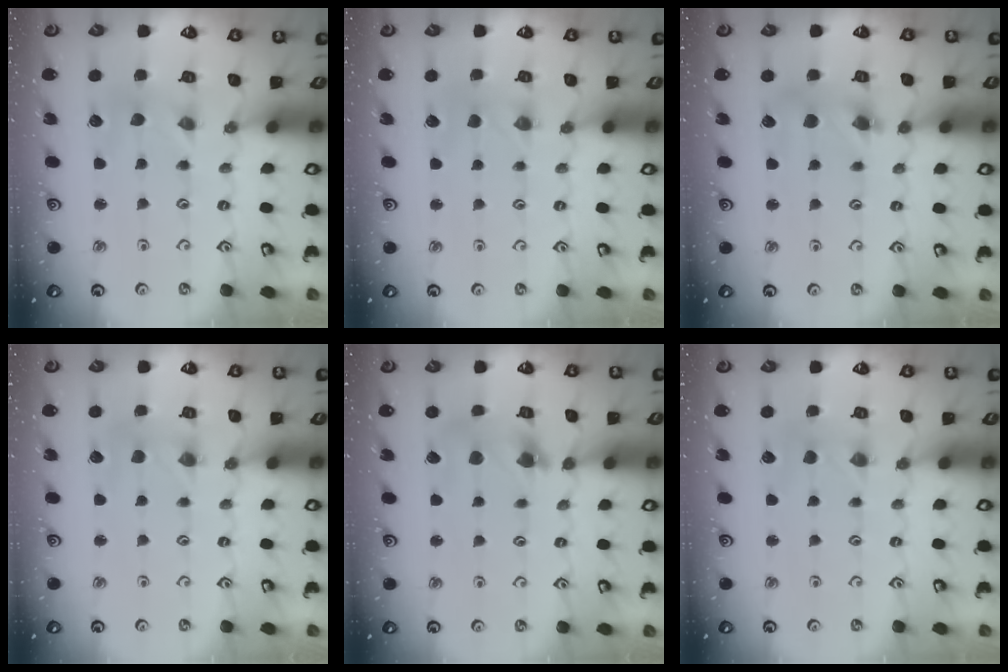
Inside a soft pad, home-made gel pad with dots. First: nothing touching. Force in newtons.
{"total": 0.0}
{"total": 6.9, "press": 6.8, "slide": 0.8}
{"total": 0.0}
{"total": 7.2, "press": 7.2, "slide": 0.8}
{"total": 1.4, "press": 1.3, "slide": 0.3}